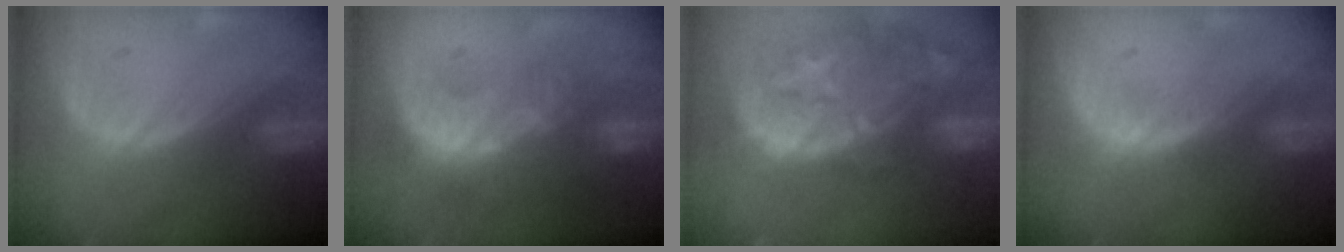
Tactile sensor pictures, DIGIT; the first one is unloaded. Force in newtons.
{"total": 9.2, "press": 8.4, "slide": 3.6}
{"total": 15.0, "press": 12.0, "slide": 9.1}
{"total": 1.5, "press": 1.5, "slide": 0.2}